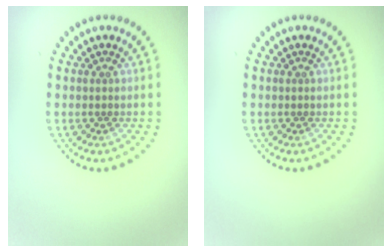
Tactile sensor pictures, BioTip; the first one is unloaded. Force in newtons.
{"total": 0.0}